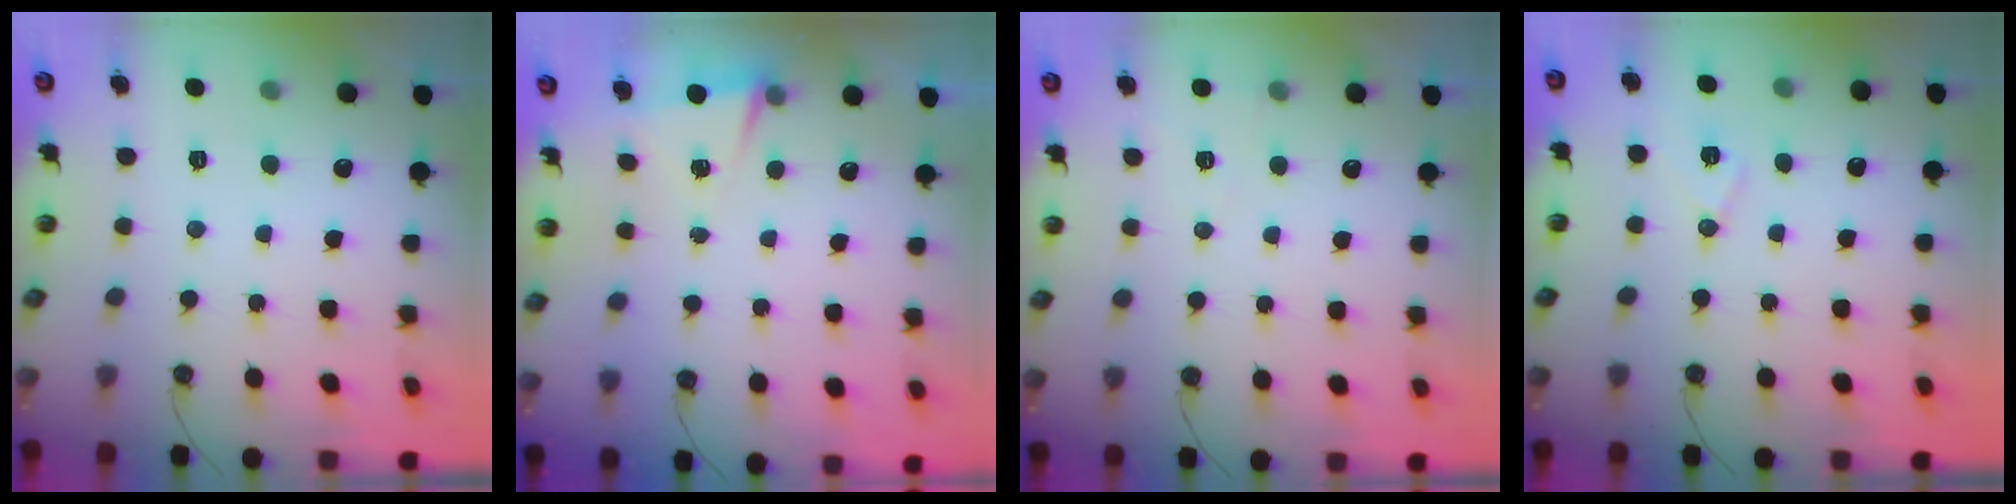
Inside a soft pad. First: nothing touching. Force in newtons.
{"total": 2.7, "press": 1.5, "slide": 2.2}
{"total": 5.4, "press": 3.2, "slide": 4.3}
{"total": 7.8, "press": 6.9, "slide": 3.6}